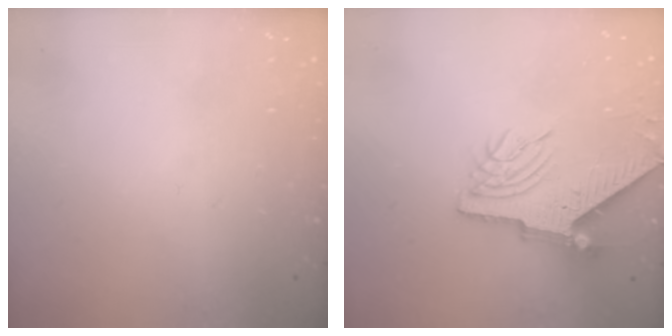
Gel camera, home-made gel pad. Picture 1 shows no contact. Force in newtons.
{"total": 9.5, "press": 9.4, "slide": 1.3}